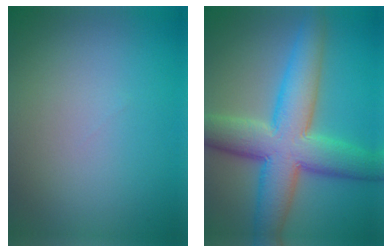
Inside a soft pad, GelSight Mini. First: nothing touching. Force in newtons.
{"total": 10.2, "press": 10.2, "slide": 0.2}